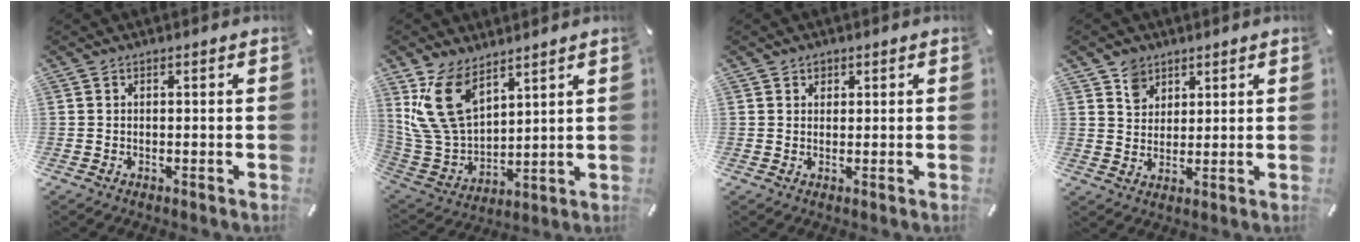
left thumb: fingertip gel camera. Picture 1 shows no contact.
{"total": 14.9, "force": [8.5, 8.9, 8.4], "torque": [-0.215, -0.035, 0.161]}
{"total": 1.4, "force": [0.8, 1.1, 0.1], "torque": [0.013, -0.004, 0.010]}
{"total": 5.3, "force": [3.1, 4.2, 0.8], "torque": [-0.008, -0.007, 0.056]}